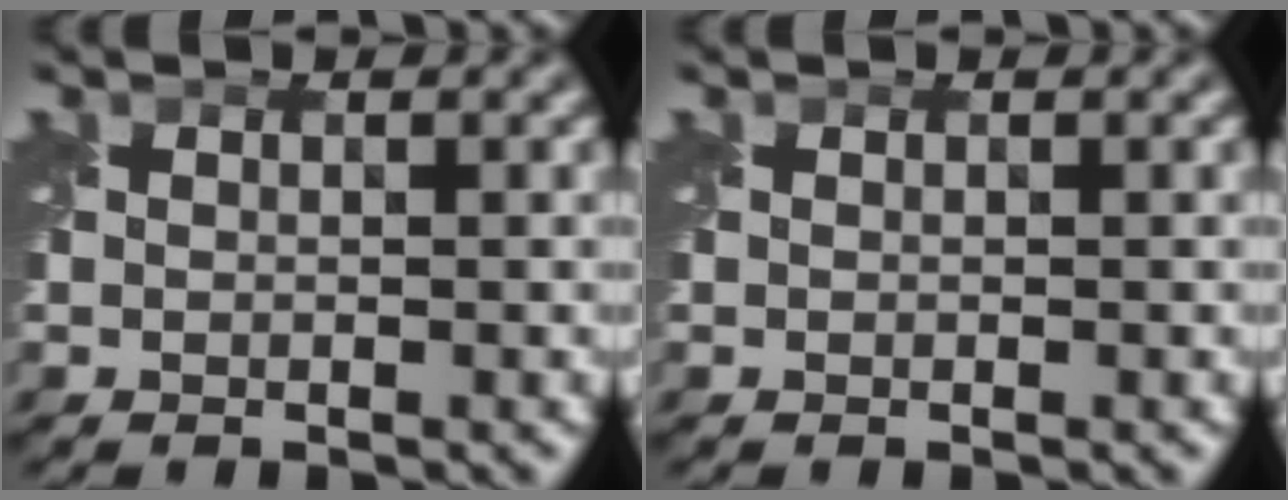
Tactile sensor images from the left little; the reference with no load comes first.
{"total": 0.0}